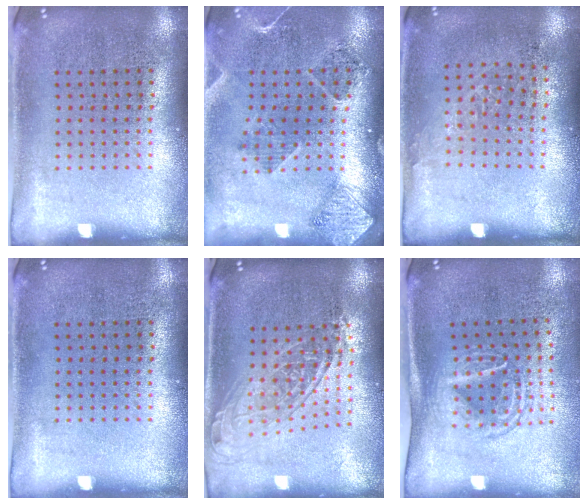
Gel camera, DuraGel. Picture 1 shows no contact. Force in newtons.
{"total": 1.5, "press": 1.4, "slide": 0.5}
{"total": 0.9, "press": 0.7, "slide": 0.5}
{"total": 0.0}
{"total": 1.8, "press": 1.4, "slide": 1.1}
{"total": 1.7, "press": 1.3, "slide": 1.1}